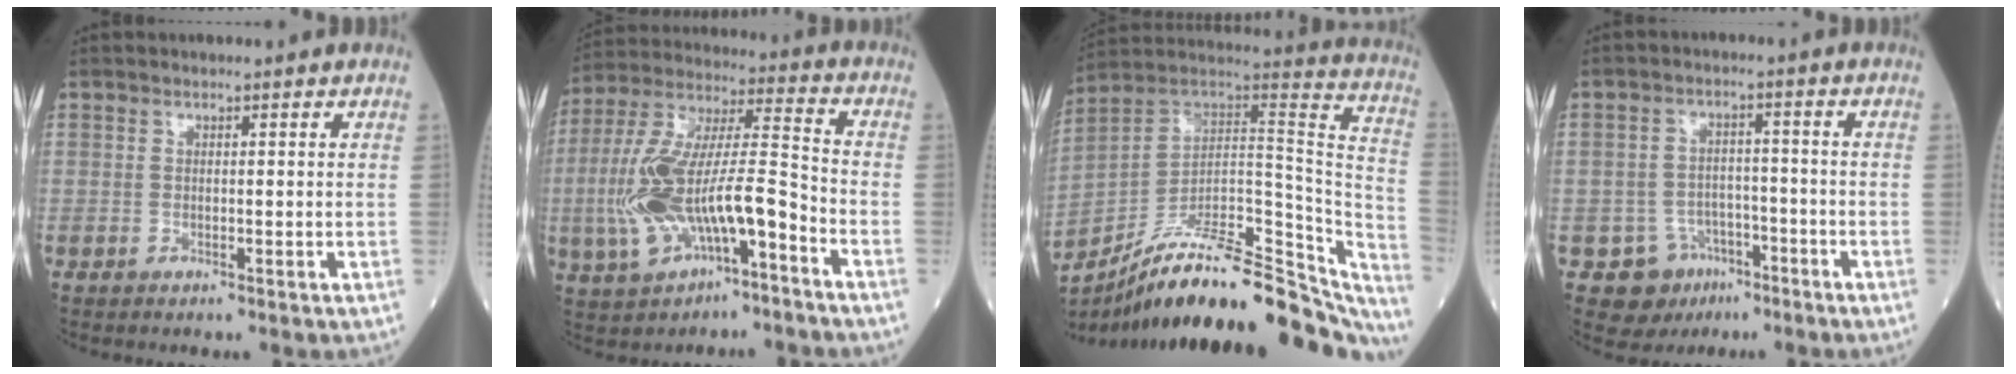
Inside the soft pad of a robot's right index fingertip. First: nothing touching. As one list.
[{"total": 15.8, "force": [-5.6, 4.3, 14.1], "torque": [-0.292, 0.013, -0.092]}, {"total": 31.4, "force": [-24.9, 8.7, 17.1], "torque": [-0.206, 0.019, -0.354]}, {"total": 6.5, "force": [-3.3, 5.6, 0.6], "torque": [-0.005, 0.012, -0.041]}]